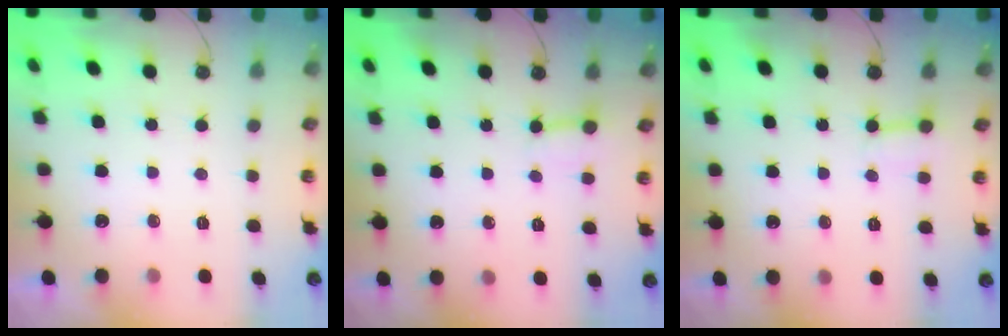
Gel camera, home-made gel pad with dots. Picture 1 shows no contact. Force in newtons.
{"total": 3.0, "press": 2.9, "slide": 0.5}
{"total": 4.9, "press": 4.9, "slide": 0.5}